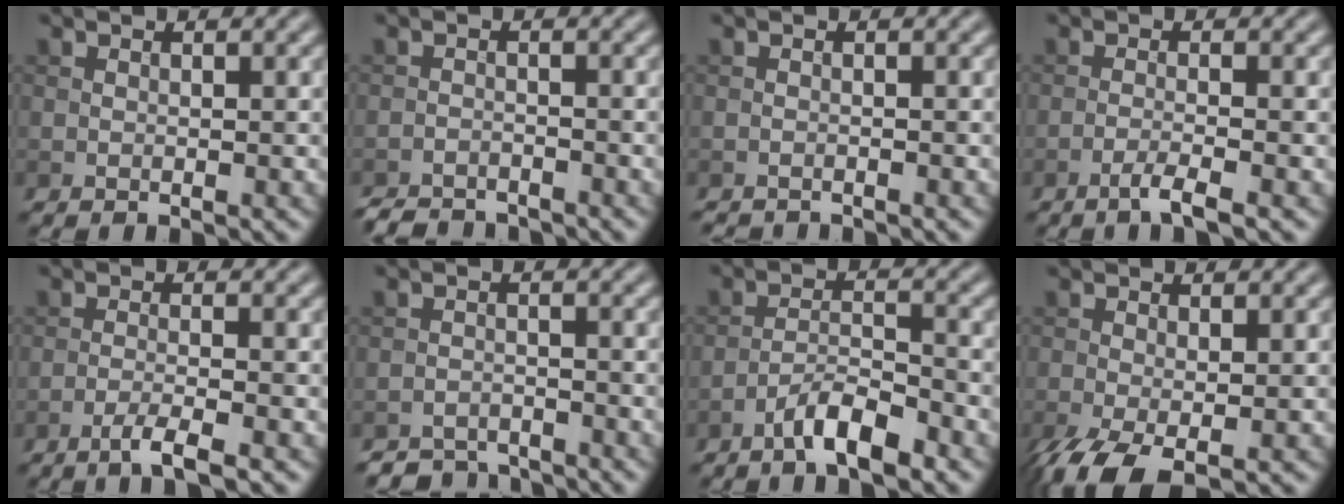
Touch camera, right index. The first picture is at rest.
{"total": 3.5, "force": [-3.3, 0.8, 0.6], "torque": [-0.008, -0.007, -0.062]}
{"total": 1.6, "force": [-1.6, 0.1, 0.1], "torque": [0.004, -0.008, -0.026]}
{"total": 2.2, "force": [-1.3, 0.3, 1.8], "torque": [-0.026, 0.006, -0.035]}
{"total": 2.7, "force": [-1.6, 0.4, 2.1], "torque": [-0.034, 0.004, -0.039]}
{"total": 3.2, "force": [-3.1, 0.7, 0.1], "torque": [0.006, 0.002, -0.057]}
{"total": 4.2, "force": [-2.9, 0.9, 2.9], "torque": [-0.052, 0.010, -0.058]}
{"total": 5.5, "force": [-2.7, 2.3, 4.2], "torque": [-0.098, -0.018, -0.049]}